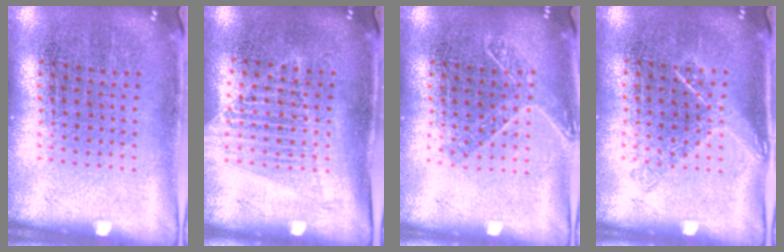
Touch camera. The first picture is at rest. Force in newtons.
{"total": 1.4, "press": 1.2, "slide": 0.6}
{"total": 1.3, "press": 1.1, "slide": 0.7}
{"total": 1.2, "press": 1.0, "slide": 0.6}